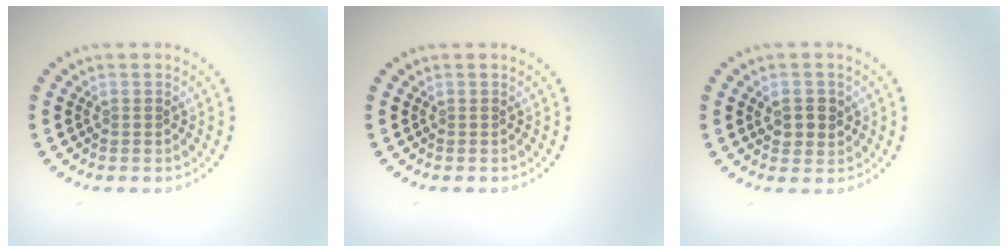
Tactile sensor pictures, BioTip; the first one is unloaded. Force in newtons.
{"total": 0.0}
{"total": 2.3, "press": 2.2, "slide": 0.5}